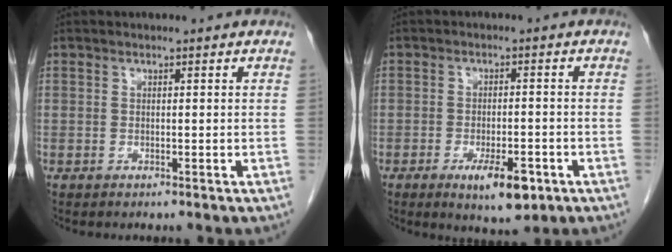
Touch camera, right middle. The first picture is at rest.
{"total": 6.6, "force": [-3.3, 2.1, 5.3], "torque": [-0.086, -0.009, -0.043]}